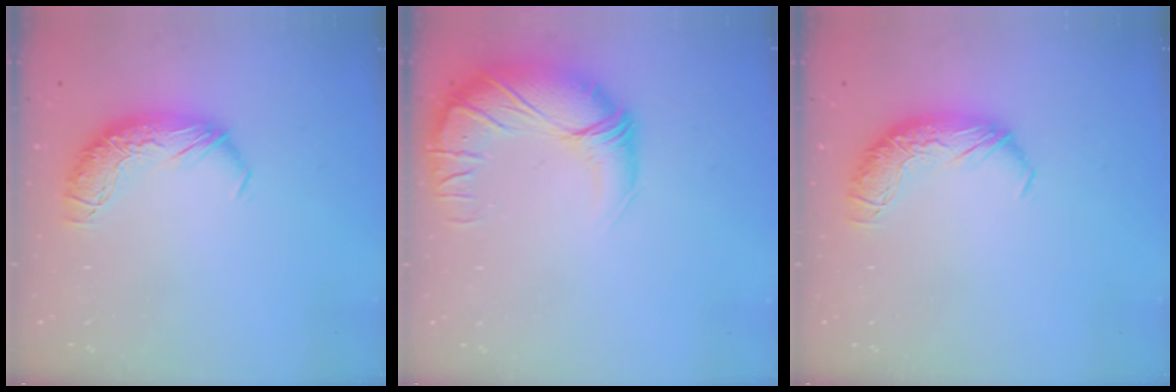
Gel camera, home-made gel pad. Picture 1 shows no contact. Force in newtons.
{"total": 4.0, "press": 2.2, "slide": 3.4}
{"total": 0.0}